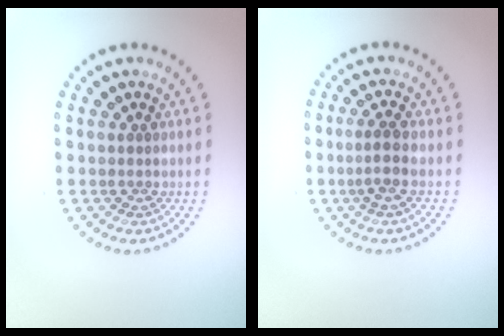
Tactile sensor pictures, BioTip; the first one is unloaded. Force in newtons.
{"total": 1.9, "press": 1.5, "slide": 1.2}